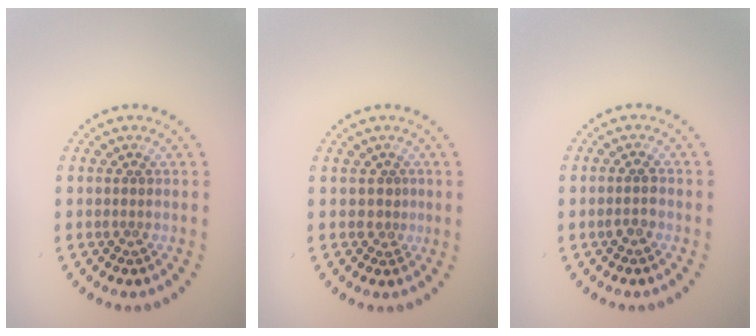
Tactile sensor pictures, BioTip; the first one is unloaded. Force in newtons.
{"total": 0.8, "press": 0.4, "slide": 0.7}
{"total": 1.4, "press": 1.3, "slide": 0.4}